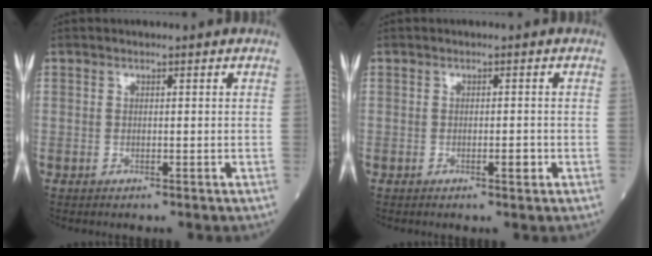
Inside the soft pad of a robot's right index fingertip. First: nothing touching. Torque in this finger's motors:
{"motor_torque": [0.45, -0.06, 0.13, 0.04]}